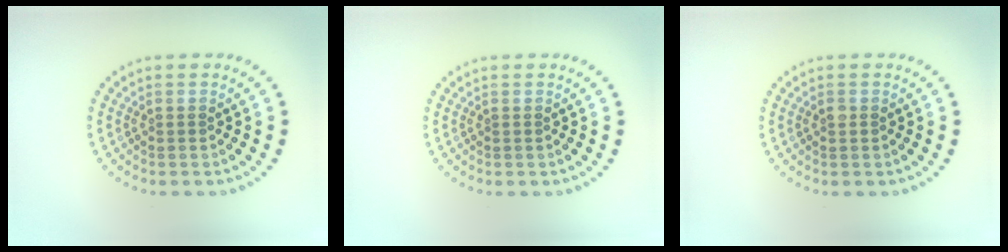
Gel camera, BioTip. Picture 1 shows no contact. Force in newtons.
{"total": 0.0}
{"total": 0.8, "press": 0.8, "slide": 0.0}